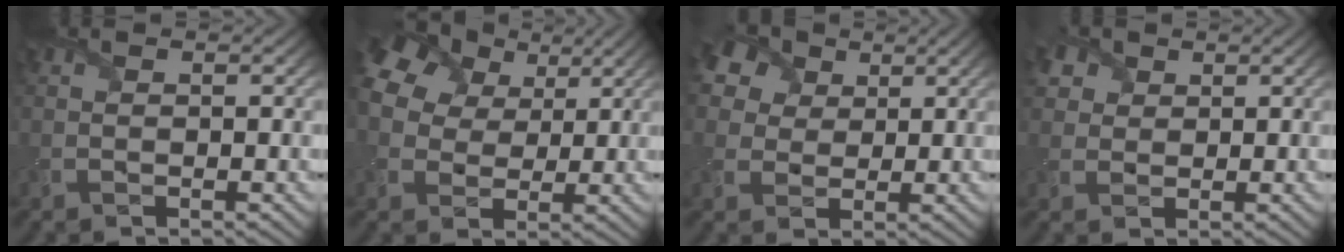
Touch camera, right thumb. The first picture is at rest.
{"total": 15.9, "force": [6.8, 11.6, 8.6], "torque": [-0.246, 0.051, 0.135]}
{"total": 9.0, "force": [4.5, 6.4, 4.4], "torque": [-0.135, 0.028, 0.066]}
{"total": 4.4, "force": [2.4, 3.4, 1.7], "torque": [-0.060, 0.004, 0.046]}